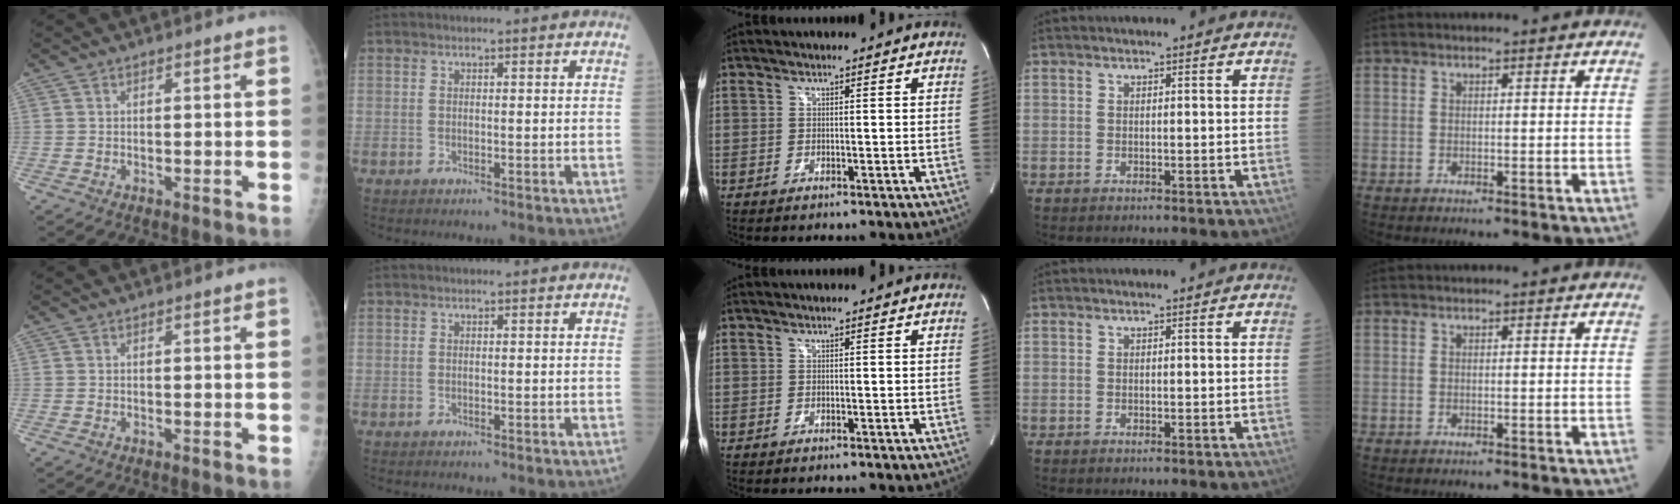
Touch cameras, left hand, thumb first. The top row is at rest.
{}